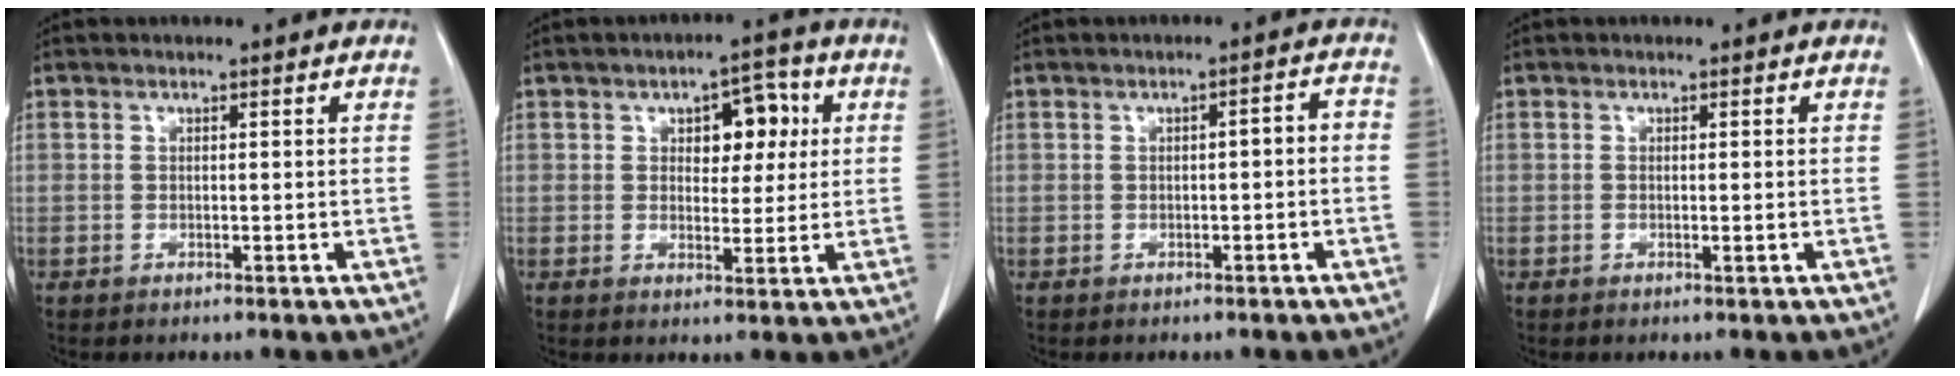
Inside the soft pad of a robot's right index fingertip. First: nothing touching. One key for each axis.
{"total": 6.2, "fx": 1.9, "fy": 3.5, "fz": 4.7, "tx": -0.058, "ty": 0.020, "tz": 0.028}
{"total": 2.3, "fx": -0.5, "fy": 0.7, "fz": 2.2, "tx": -0.029, "ty": 0.012, "tz": -0.006}
{"total": 0.5, "fx": -0.1, "fy": 0.0, "fz": 0.5, "tx": -0.011, "ty": -0.002, "tz": -0.001}